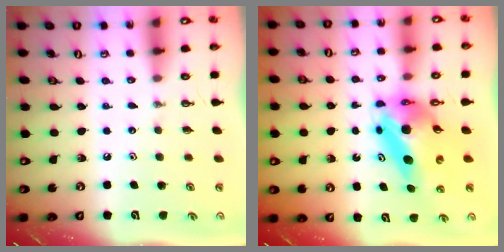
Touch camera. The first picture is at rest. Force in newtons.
{"total": 12.0, "press": 11.9, "slide": 1.0}